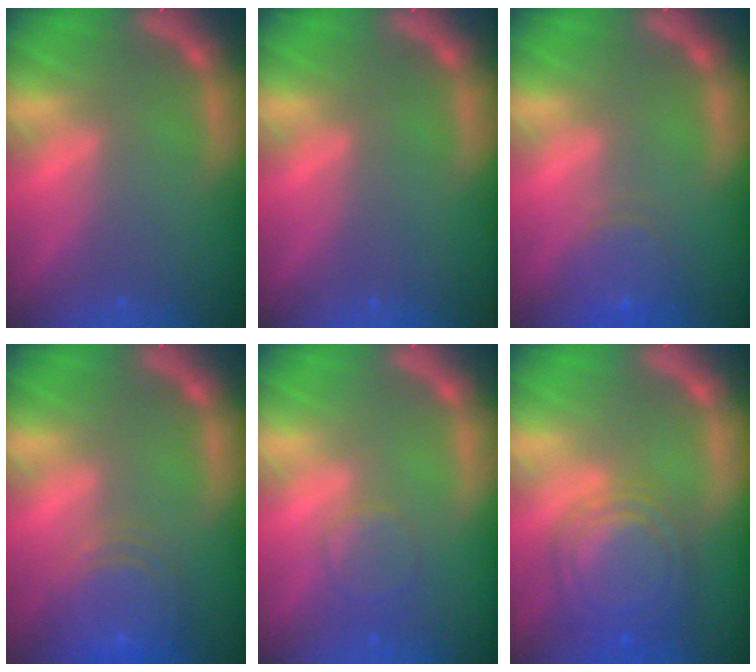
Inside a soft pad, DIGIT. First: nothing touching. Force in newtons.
{"total": 0.0}
{"total": 3.5}
{"total": 6.9}
{"total": 2.9}
{"total": 9.1}